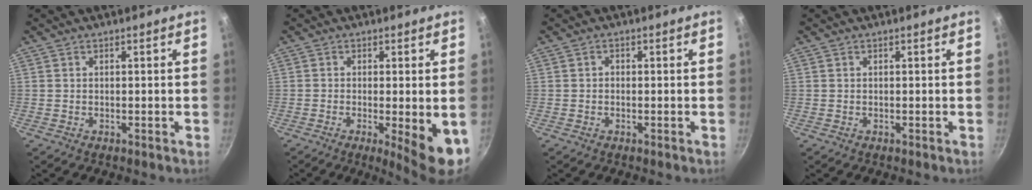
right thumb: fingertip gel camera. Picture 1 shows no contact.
{"total": 8.1, "force": [-2.0, 1.5, 7.7], "torque": [-0.103, -0.009, -0.022]}
{"total": 0.6, "force": [-0.2, 0.5, 0.3], "torque": [-0.004, 0.004, -0.004]}
{"total": 0.0}